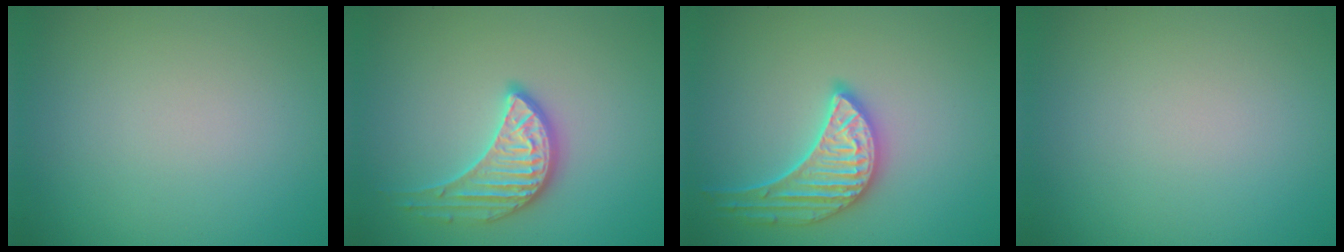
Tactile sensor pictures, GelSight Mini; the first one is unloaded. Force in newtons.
{"total": 3.3, "press": 3.1, "slide": 1.2}
{"total": 3.8, "press": 3.7, "slide": 0.9}
{"total": 0.0}